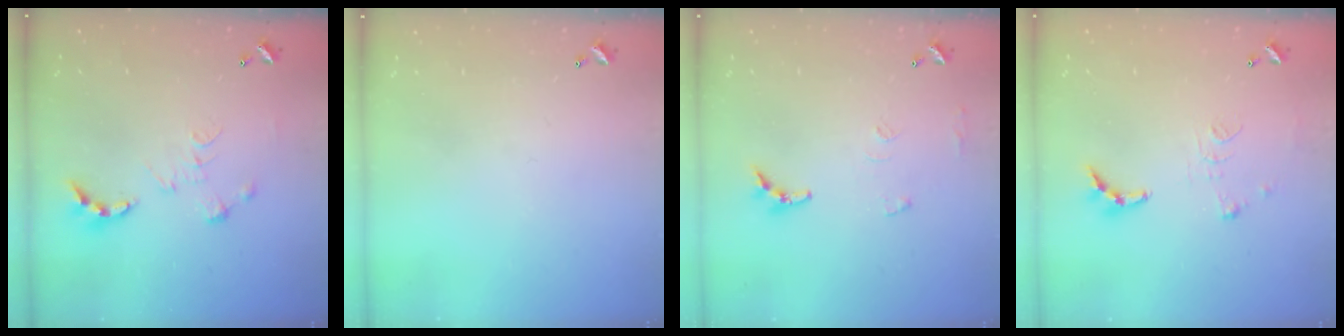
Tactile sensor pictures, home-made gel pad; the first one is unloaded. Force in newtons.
{"total": 0.0}
{"total": 7.1, "press": 7.1, "slide": 0.5}
{"total": 8.3, "press": 8.3, "slide": 0.6}